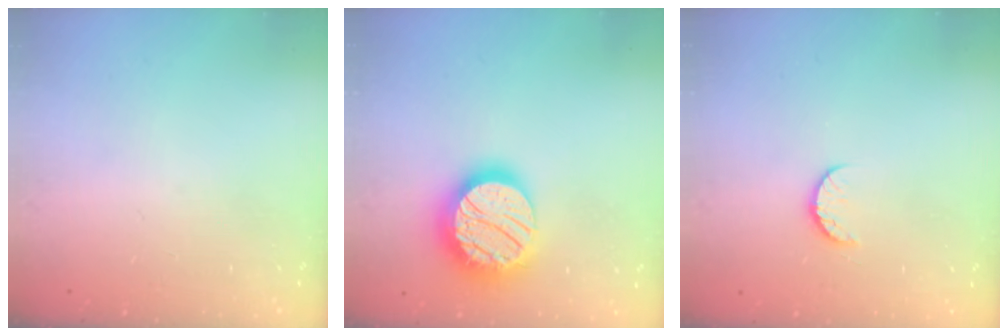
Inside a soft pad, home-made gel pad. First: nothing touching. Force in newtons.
{"total": 24.0, "press": 24.0, "slide": 1.6}
{"total": 6.5, "press": 6.5, "slide": 0.7}